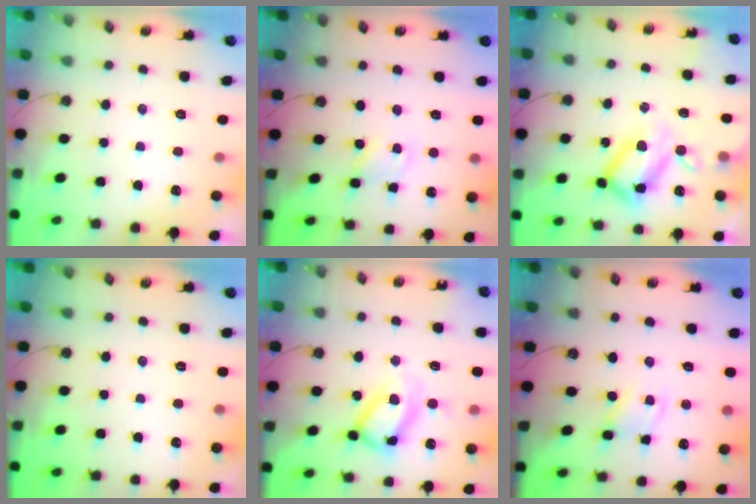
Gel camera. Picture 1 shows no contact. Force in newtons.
{"total": 1.8, "press": 1.8, "slide": 0.2}
{"total": 16.4, "press": 16.2, "slide": 2.1}
{"total": 0.0}
{"total": 12.4, "press": 12.3, "slide": 0.9}
{"total": 1.4, "press": 1.4, "slide": 0.1}